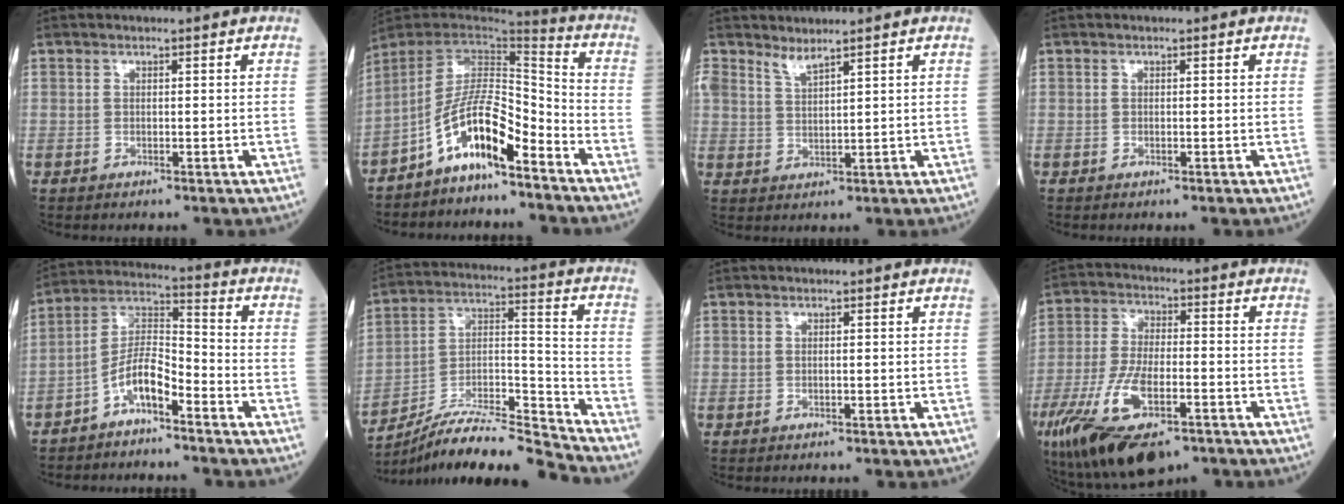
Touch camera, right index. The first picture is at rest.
{"total": 11.4, "force": [-7.0, 2.9, 8.5], "torque": [-0.158, 0.023, -0.130]}
{"total": 2.7, "force": [2.6, 0.2, 1.0], "torque": [-0.024, -0.005, 0.056]}
{"total": 0.0}
{"total": 7.5, "force": [-4.5, 2.3, 5.6], "torque": [-0.113, 0.021, -0.090]}
{"total": 16.9, "force": [-15.8, -0.7, 6.1], "torque": [-0.106, 0.025, -0.279]}
{"total": 0.0}
{"total": 17.1, "force": [-9.5, 6.0, 13.0], "torque": [-0.275, -0.026, -0.163]}